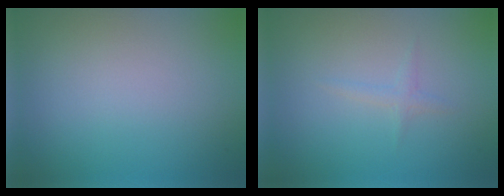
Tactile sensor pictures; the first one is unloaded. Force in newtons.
{"total": 0.8, "press": 0.8, "slide": 0.1}